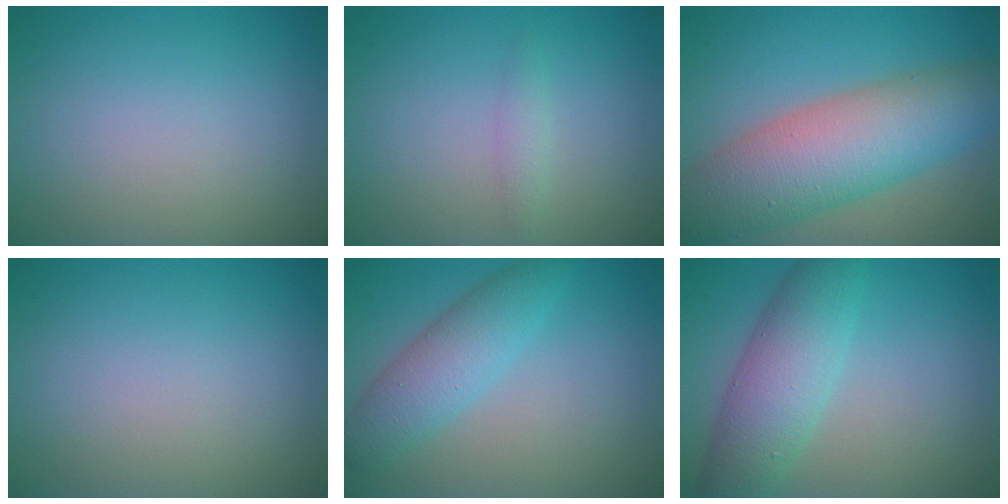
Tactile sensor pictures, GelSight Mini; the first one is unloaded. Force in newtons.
{"total": 1.0, "press": 1.0, "slide": 0.0}
{"total": 10.0, "press": 10.0, "slide": 0.3}
{"total": 0.0}
{"total": 4.2, "press": 4.2, "slide": 0.1}
{"total": 6.3, "press": 6.3, "slide": 0.2}